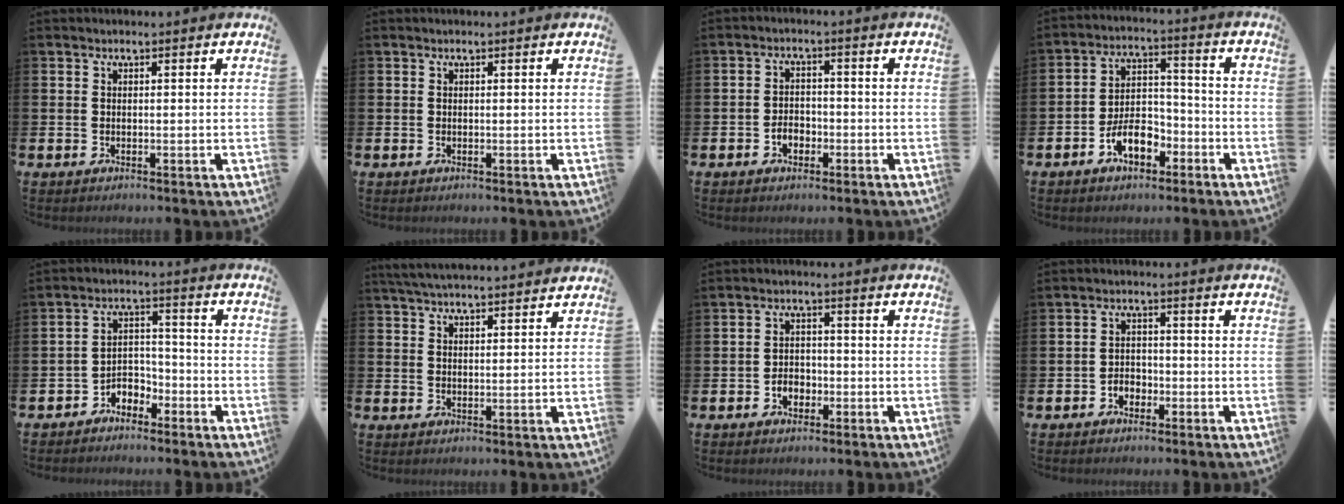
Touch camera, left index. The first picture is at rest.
{"total": 0.0}
{"total": 2.5, "force": [-1.1, 1.9, 1.3], "torque": [-0.011, -0.004, -0.029]}
{"total": 6.7, "force": [-3.6, 3.8, 4.2], "torque": [-0.065, 0.013, -0.070]}
{"total": 3.5, "force": [-3.0, 1.7, 0.6], "torque": [-0.017, 0.004, -0.067]}
{"total": 4.4, "force": [4.3, 0.2, 0.9], "torque": [-0.031, -0.012, 0.080]}
{"total": 2.7, "force": [-1.1, 2.0, 1.3], "torque": [-0.013, -0.003, -0.029]}
{"total": 2.3, "force": [-1.5, 1.7, 0.7], "torque": [-0.009, 0.002, -0.034]}